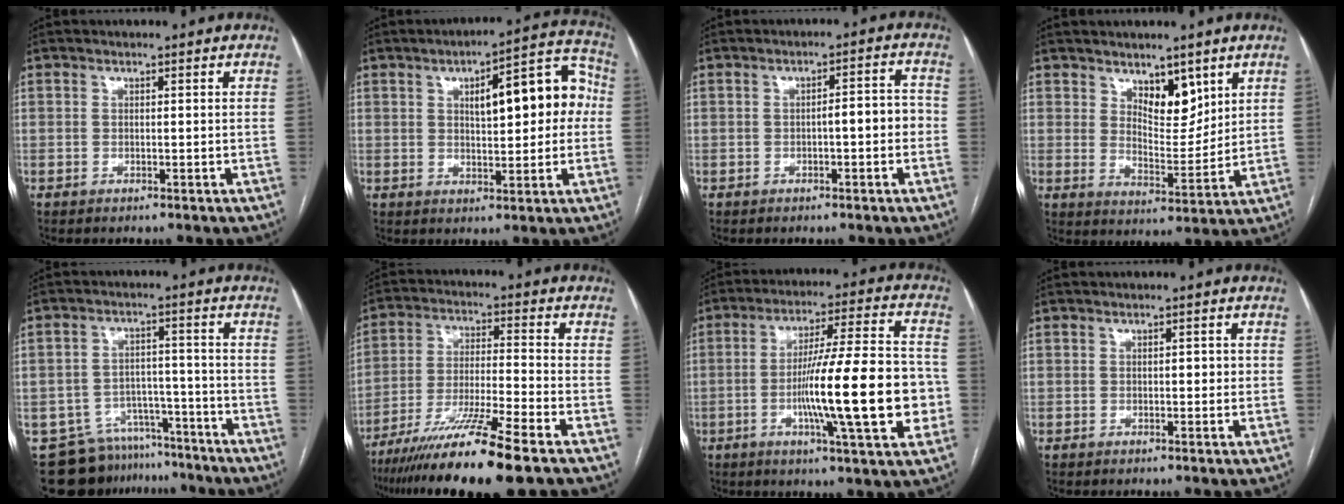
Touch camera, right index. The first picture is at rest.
{"total": 12.8, "force": [2.0, 4.1, 12.0], "torque": [-0.155, 0.043, 0.030]}
{"total": 4.2, "force": [-0.9, 0.9, 4.0], "torque": [-0.054, 0.020, -0.010]}
{"total": 6.7, "force": [4.2, 2.9, 4.3], "torque": [-0.068, -0.013, 0.076]}
{"total": 12.4, "force": [-10.4, 6.6, 1.3], "torque": [-0.016, 0.034, -0.143]}
{"total": 14.8, "force": [-10.4, -0.8, 10.5], "torque": [-0.204, -0.041, -0.183]}
{"total": 18.7, "force": [-3.6, 1.5, 18.2], "torque": [-0.280, 0.007, -0.054]}
{"total": 1.4, "force": [0.0, 0.6, 1.2], "torque": [-0.015, 0.002, -0.001]}